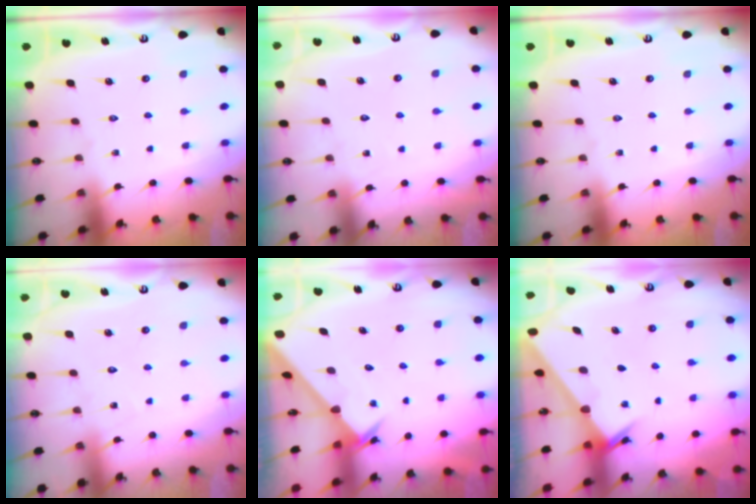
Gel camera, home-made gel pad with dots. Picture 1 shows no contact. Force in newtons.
{"total": 6.3, "press": 6.3, "slide": 0.6}
{"total": 0.0}
{"total": 5.6, "press": 5.5, "slide": 0.4}
{"total": 2.5, "press": 2.5, "slide": 0.2}
{"total": 2.2, "press": 2.2, "slide": 0.2}